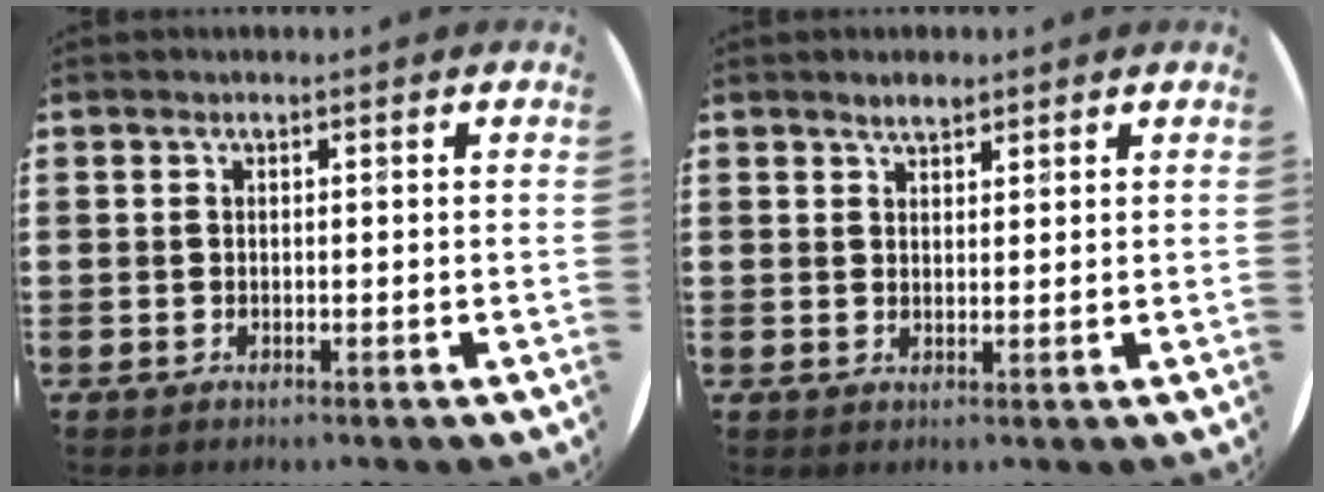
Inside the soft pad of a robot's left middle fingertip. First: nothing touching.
{"total": 2.0, "force": [1.8, 0.6, 0.5], "torque": [-0.011, 0.003, 0.034]}